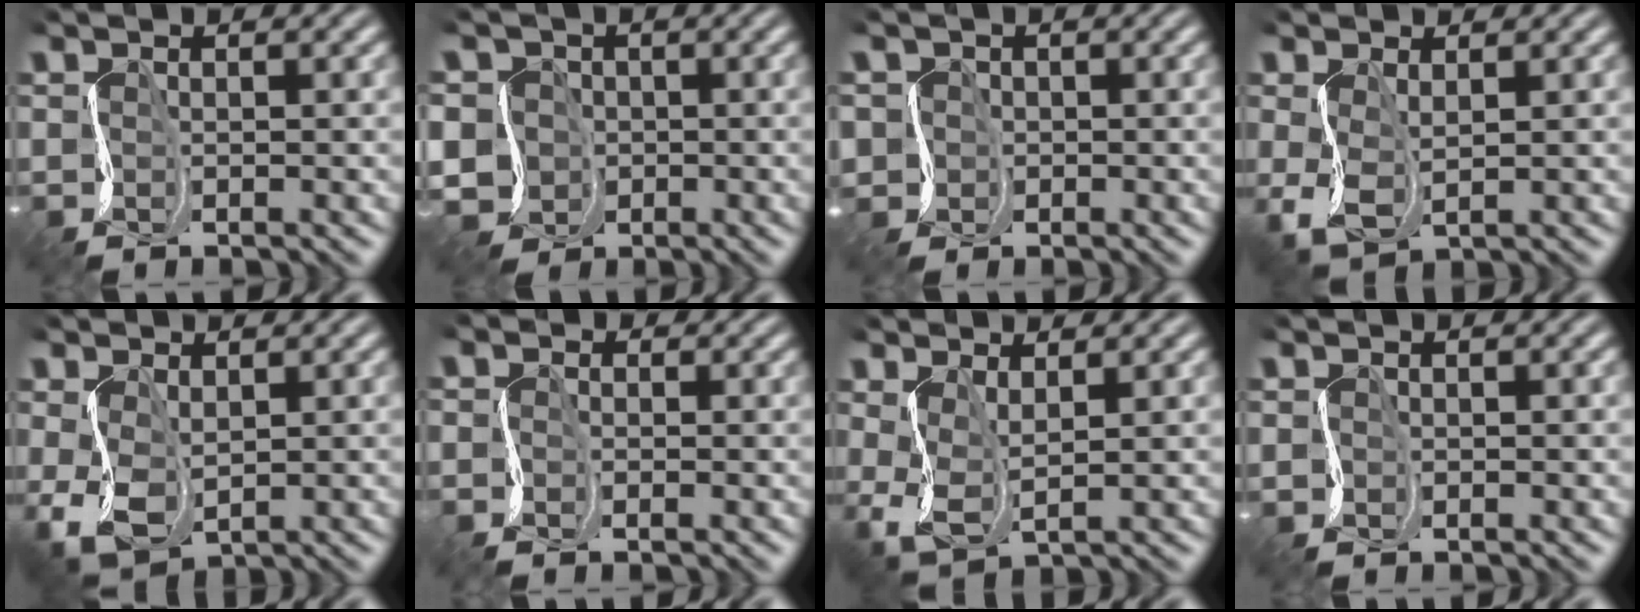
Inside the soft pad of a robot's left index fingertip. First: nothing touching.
{"total": 4.8, "force": [-1.8, 4.4, 0.3], "torque": [-0.020, 0.010, -0.057]}
{"total": 1.5, "force": [-0.6, 1.1, -0.7], "torque": [0.006, -0.003, -0.007]}
{"total": 1.8, "force": [-0.3, 1.0, 1.4], "torque": [-0.062, -0.004, 0.004]}
{"total": 2.7, "force": [-0.7, 1.9, 1.8], "torque": [-0.070, -0.006, -0.001]}
{"total": 1.5, "force": [-1.3, 0.5, -0.7], "torque": [0.011, 0.001, -0.024]}
{"total": 2.1, "force": [0.1, 0.9, 1.9], "torque": [-0.067, -0.006, 0.009]}
{"total": 0.5, "force": [-0.4, 0.1, -0.3], "torque": [0.000, -0.003, 0.002]}